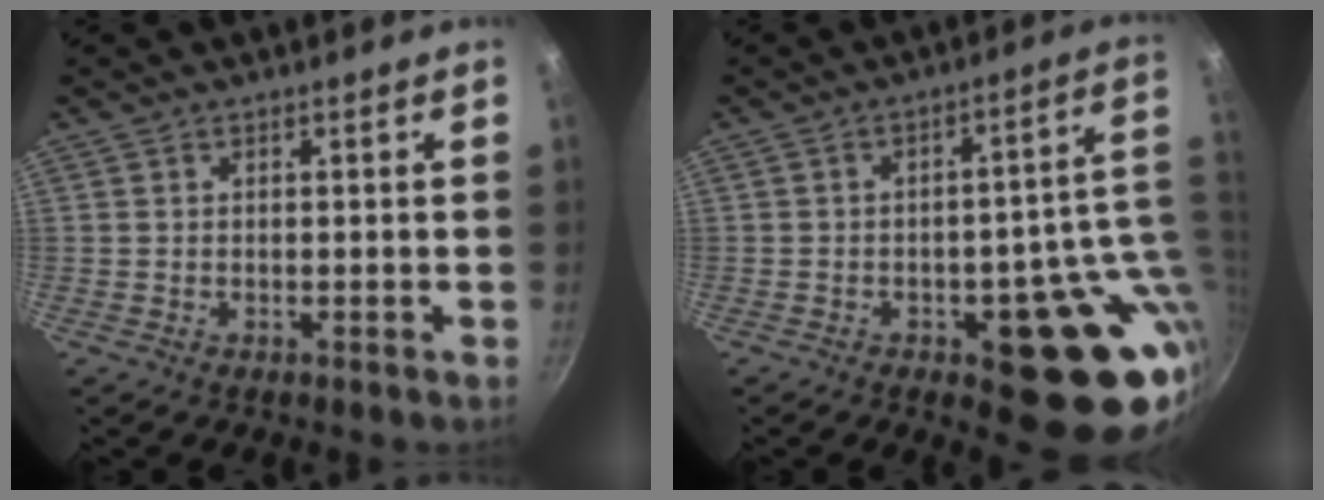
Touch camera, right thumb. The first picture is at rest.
{"total": 18.3, "force": [-2.9, 8.7, 15.9], "torque": [-0.122, 0.014, -0.031]}